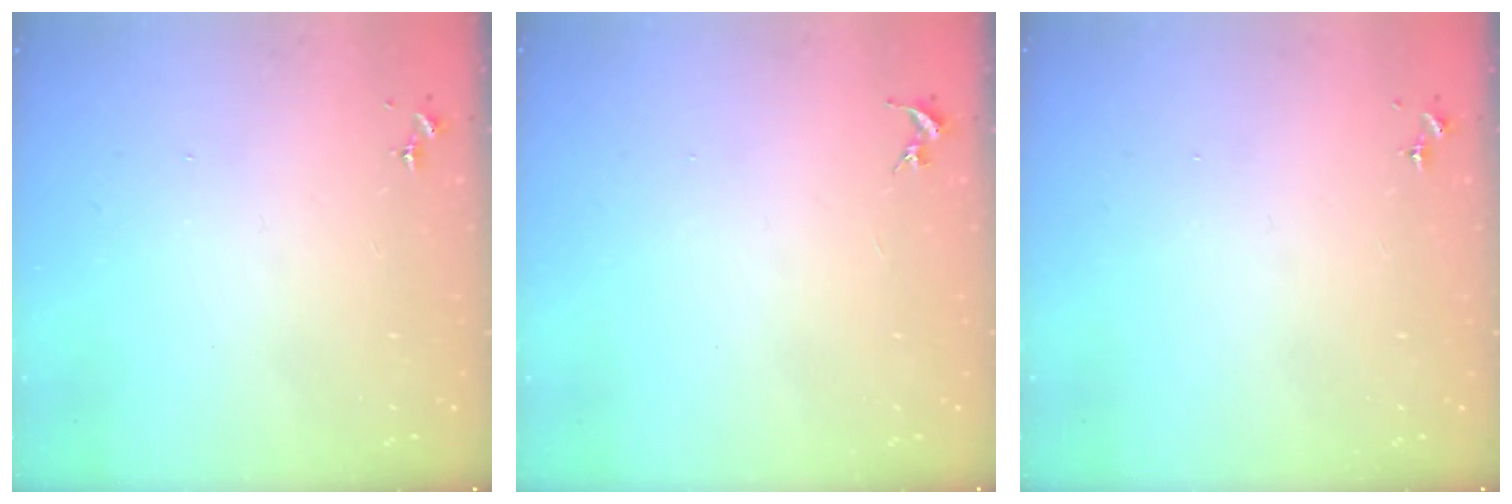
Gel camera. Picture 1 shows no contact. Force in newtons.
{"total": 0.0}
{"total": 0.0}